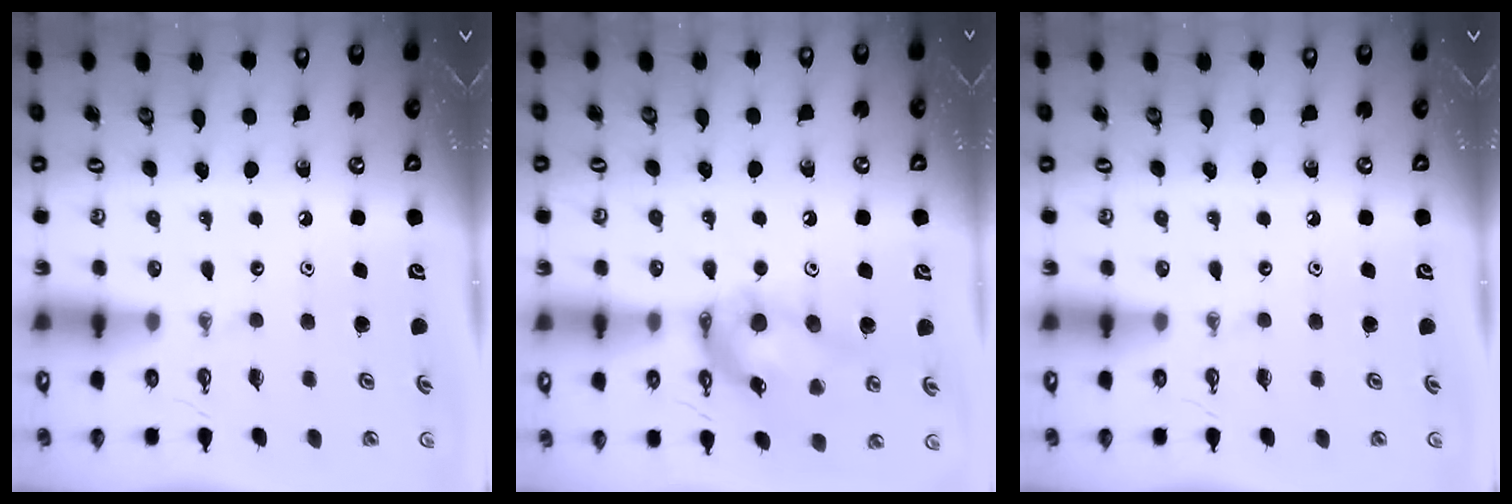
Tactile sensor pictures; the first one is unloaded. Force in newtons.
{"total": 14.3, "press": 14.3, "slide": 1.0}
{"total": 0.0}